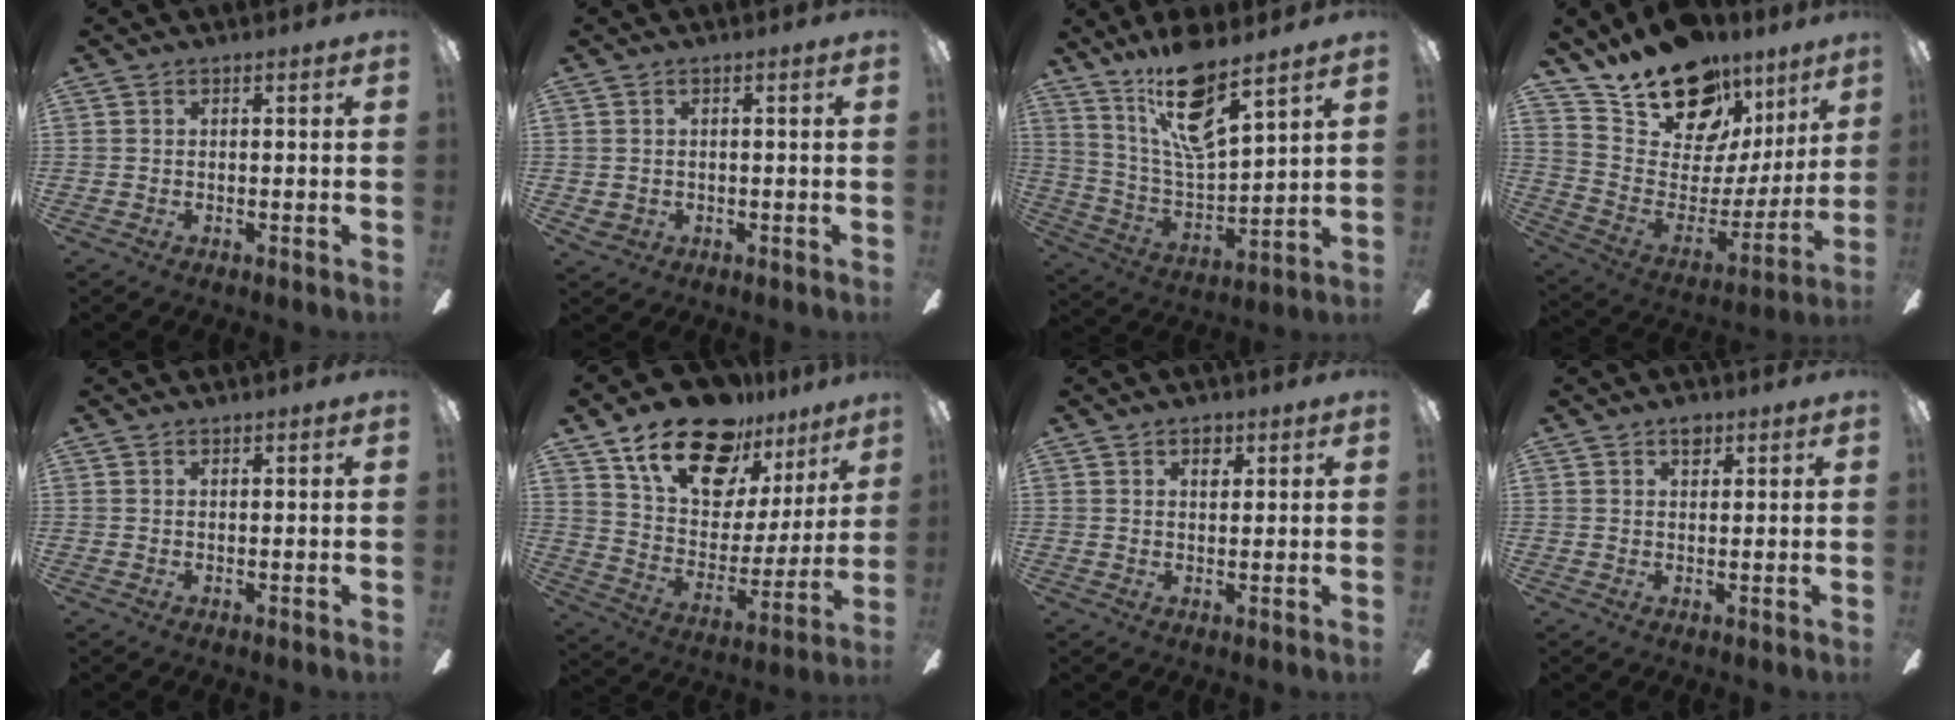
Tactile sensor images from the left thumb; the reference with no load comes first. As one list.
[{"total": 1.1, "force": [0.1, 1.0, 0.4], "torque": [-0.008, 0.001, 0.002]}, {"total": 17.0, "force": [12.0, 4.7, 11.1], "torque": [-0.217, -0.064, 0.205]}, {"total": 19.9, "force": [15.3, 10.2, 7.6], "torque": [-0.133, -0.108, 0.280]}, {"total": 0.6, "force": [0.5, -0.2, -0.1], "torque": [0.002, -0.002, 0.010]}, {"total": 21.5, "force": [15.3, 10.6, 10.8], "torque": [-0.185, -0.091, 0.273]}, {"total": 2.8, "force": [1.9, 1.4, 1.4], "torque": [-0.007, -0.008, 0.030]}, {"total": 2.6, "force": [2.0, 1.1, 1.3], "torque": [-0.012, -0.006, 0.033]}]